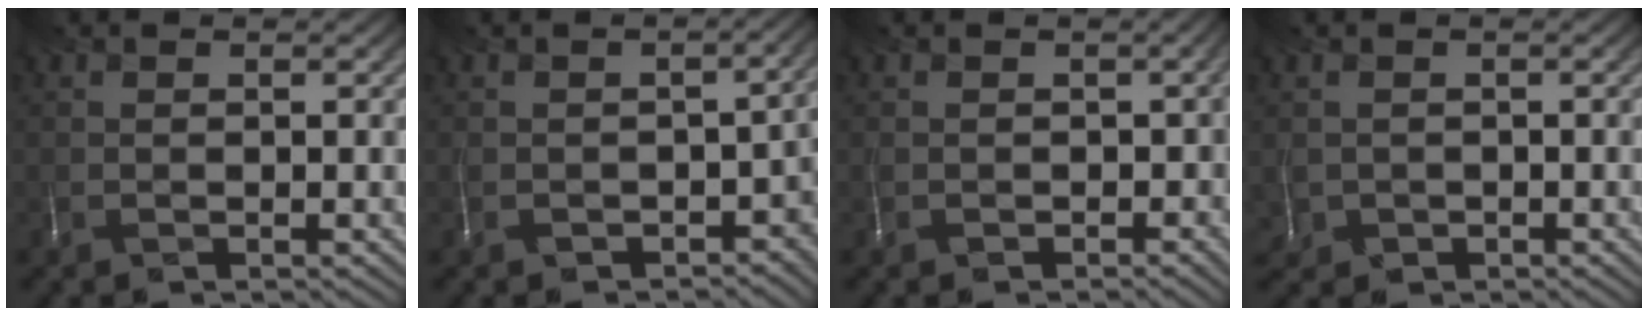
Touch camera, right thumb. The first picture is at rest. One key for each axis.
{"total": 6.9, "fx": -3.5, "fy": 4.0, "fz": 4.4, "tx": -0.060, "ty": -0.032, "tz": -0.053}
{"total": 3.2, "fx": -1.5, "fy": 2.4, "fz": 1.5, "tx": -0.021, "ty": -0.013, "tz": -0.023}
{"total": 1.4, "fx": 0.1, "fy": 1.4, "fz": 0.4, "tx": -0.023, "ty": -0.004, "tz": 0.007}